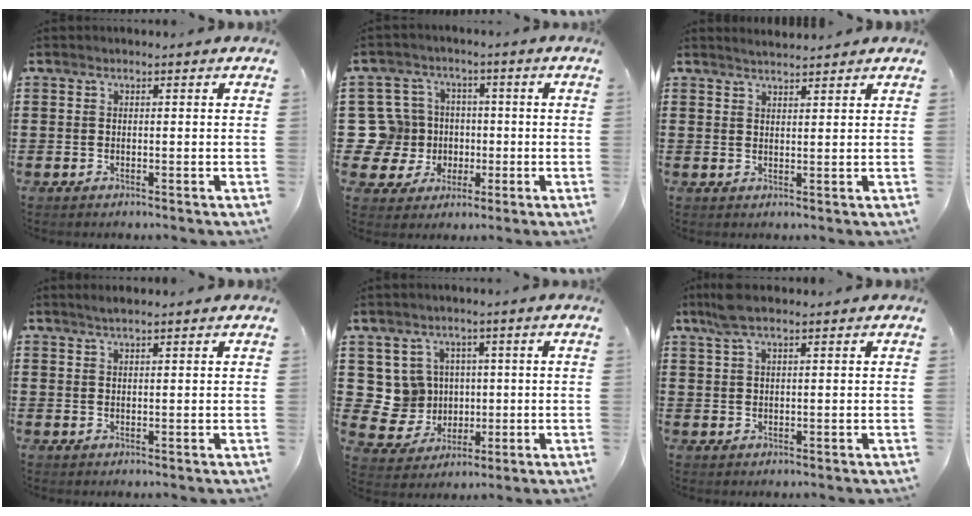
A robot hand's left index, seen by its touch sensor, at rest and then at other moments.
{"total": 10.1, "force": [0.4, 9.7, 2.8], "torque": [-0.123, 0.013, 0.014]}
{"total": 2.0, "force": [2.0, -0.1, 0.3], "torque": [-0.010, 0.001, 0.039]}
{"total": 1.6, "force": [1.3, 0.1, 0.9], "torque": [-0.018, 0.002, 0.025]}
{"total": 7.2, "force": [1.7, 6.8, 1.3], "torque": [-0.069, 0.004, 0.040]}
{"total": 3.9, "force": [2.5, 0.8, 2.9], "torque": [-0.060, 0.004, 0.046]}